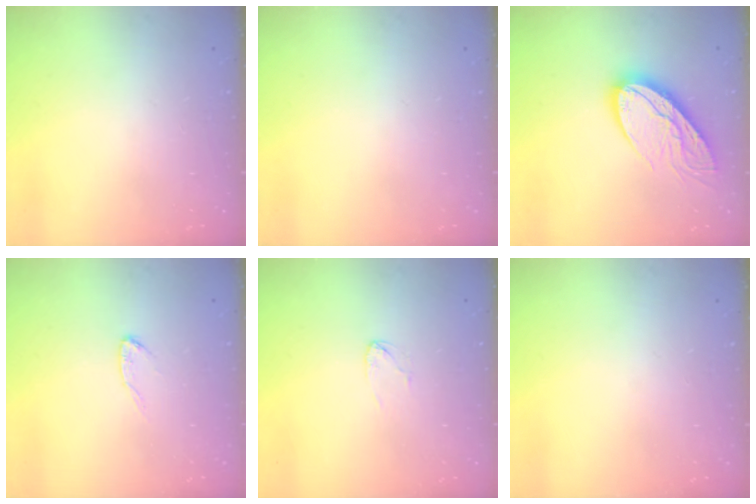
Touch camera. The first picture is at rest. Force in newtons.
{"total": 0.0}
{"total": 15.8, "press": 15.7, "slide": 1.6}
{"total": 3.8, "press": 3.8, "slide": 0.3}
{"total": 3.0, "press": 3.0, "slide": 0.2}
{"total": 0.0}